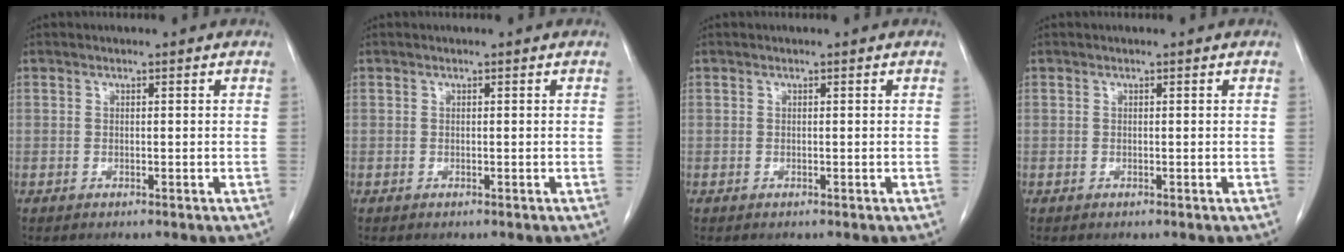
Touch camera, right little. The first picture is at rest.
{"total": 0.0}
{"total": 0.0}
{"total": 0.0}